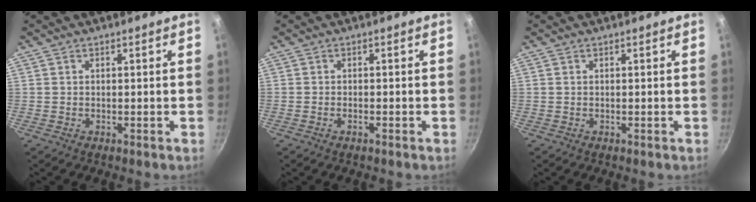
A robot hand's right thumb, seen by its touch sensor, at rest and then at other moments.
{"total": 0.8, "force": [-0.6, 0.2, 0.5], "torque": [-0.018, 0.005, -0.014]}
{"total": 0.0}